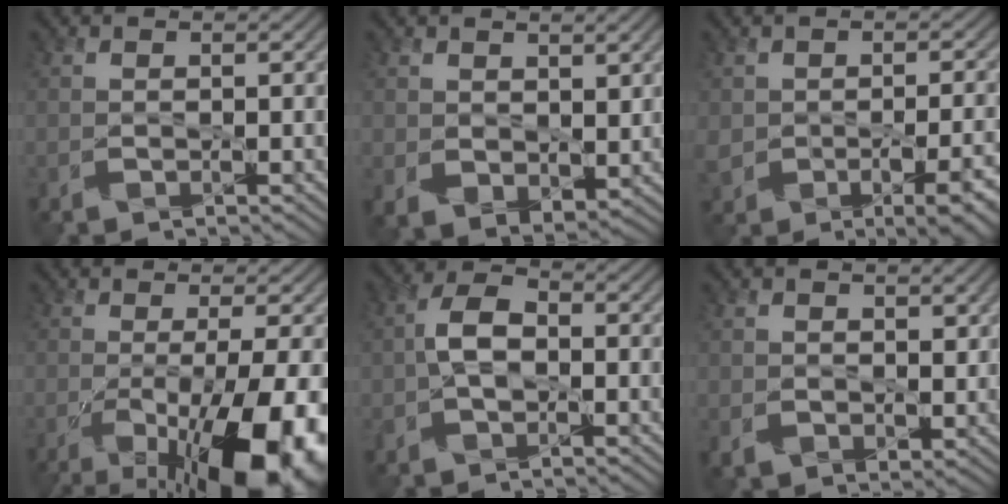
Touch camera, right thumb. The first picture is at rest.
{"total": 4.3, "force": [1.6, 3.2, 2.4], "torque": [-0.068, -0.019, 0.039]}
{"total": 8.5, "force": [-3.5, 5.3, 5.7], "torque": [-0.088, -0.026, -0.035]}
{"total": 14.7, "force": [-5.9, 4.6, 12.6], "torque": [-0.210, -0.037, -0.078]}
{"total": 5.0, "force": [-0.6, 3.2, 3.9], "torque": [-0.087, 0.005, -0.015]}
{"total": 3.0, "force": [1.3, 2.4, 1.3], "torque": [-0.042, -0.012, 0.023]}